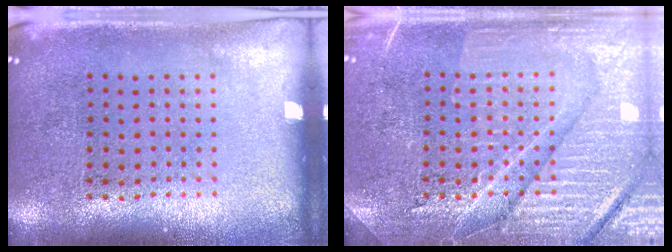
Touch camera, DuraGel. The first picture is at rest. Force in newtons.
{"total": 6.1, "press": 6.0, "slide": 0.8}